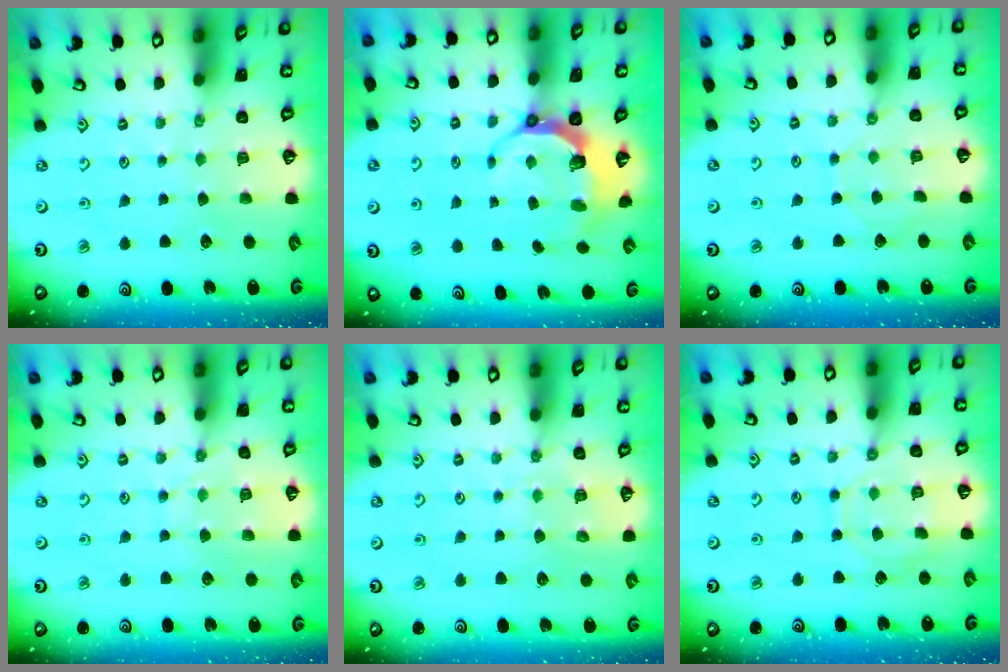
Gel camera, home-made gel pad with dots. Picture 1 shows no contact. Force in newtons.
{"total": 7.5, "press": 6.3, "slide": 4.2}
{"total": 2.9, "press": 2.9, "slide": 0.3}
{"total": 8.7, "press": 8.7, "slide": 0.8}
{"total": 6.9, "press": 6.9, "slide": 0.7}
{"total": 9.7, "press": 9.7, "slide": 0.7}